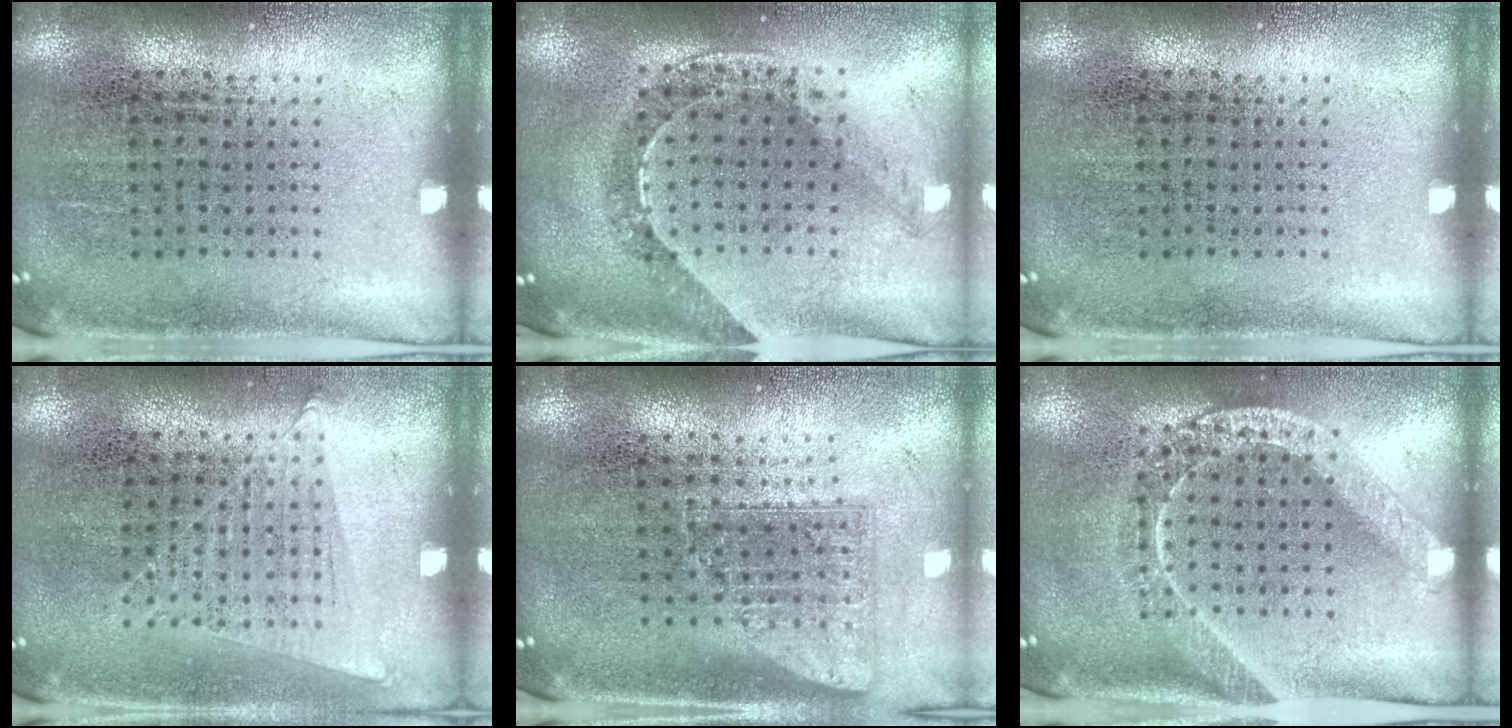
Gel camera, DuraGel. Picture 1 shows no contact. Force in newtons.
{"total": 0.5, "press": 0.5, "slide": 0.1}
{"total": 0.0}
{"total": 1.0, "press": 0.9, "slide": 0.4}
{"total": 1.7, "press": 1.3, "slide": 1.0}
{"total": 1.9, "press": 1.7, "slide": 0.9}